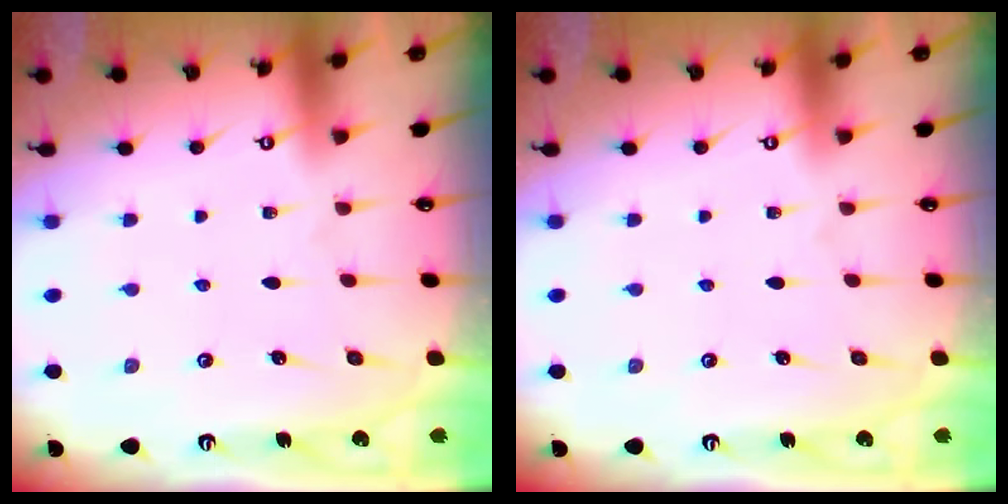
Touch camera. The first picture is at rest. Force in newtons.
{"total": 0.0}